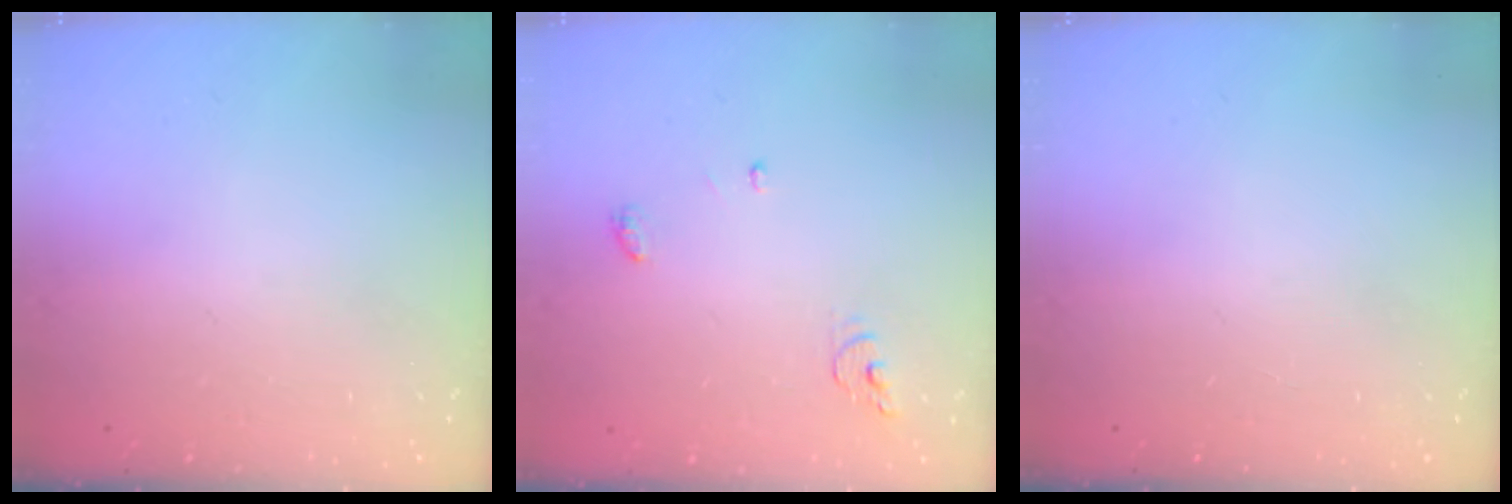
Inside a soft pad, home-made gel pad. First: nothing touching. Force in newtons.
{"total": 4.5, "press": 4.5, "slide": 0.3}
{"total": 0.0}